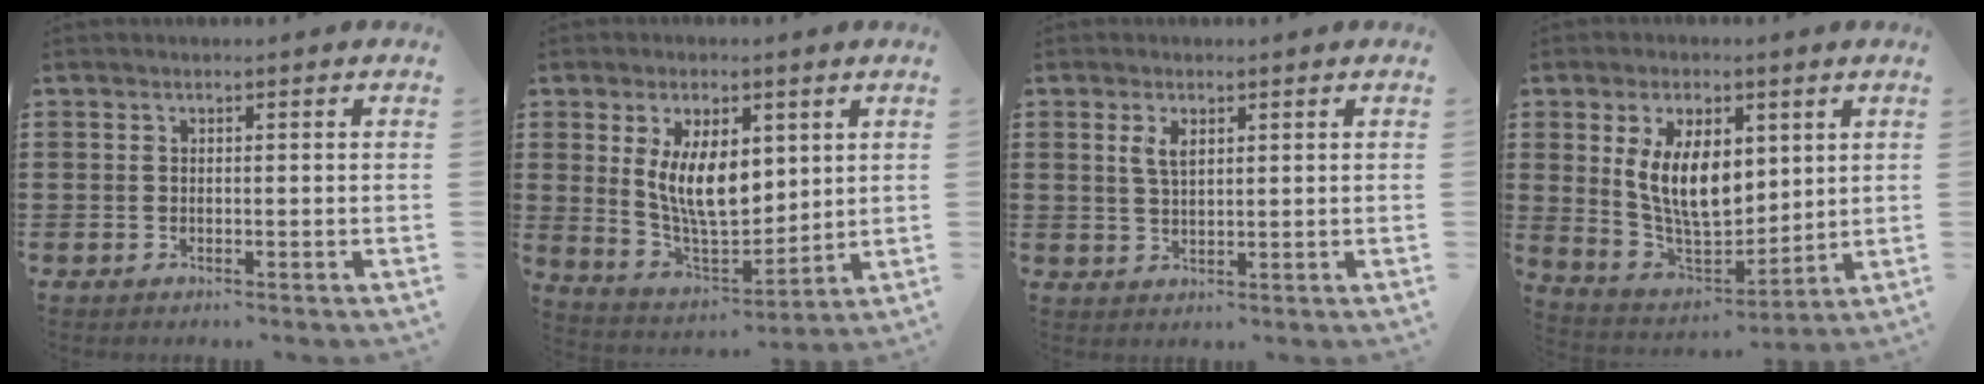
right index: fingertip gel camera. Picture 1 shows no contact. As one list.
[{"total": 9.8, "force": [2.7, 5.0, 7.9], "torque": [-0.152, -0.001, 0.049]}, {"total": 2.9, "force": [1.3, 1.3, 2.2], "torque": [-0.048, 0.004, 0.022]}, {"total": 9.9, "force": [3.0, 6.1, 7.3], "torque": [-0.161, 0.003, 0.053]}]